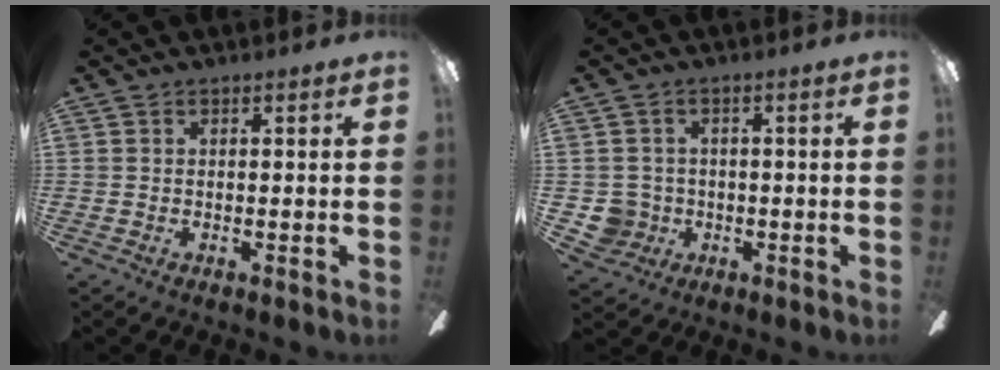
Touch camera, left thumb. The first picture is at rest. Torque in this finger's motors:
{"motor_torque": [-0.02, 0.02, 0.08, -0.21, 0.00]}